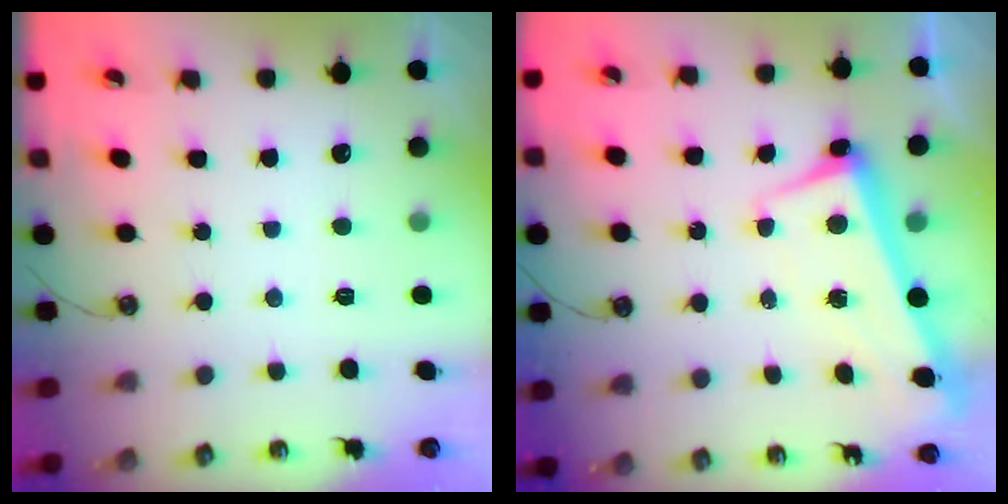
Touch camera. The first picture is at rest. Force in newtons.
{"total": 1.3, "press": 0.2, "slide": 1.3}